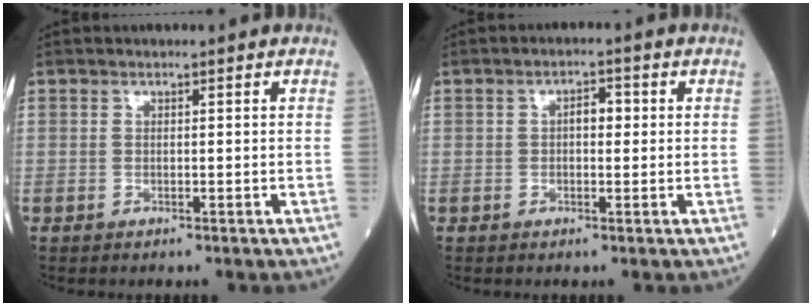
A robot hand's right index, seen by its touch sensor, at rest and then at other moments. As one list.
[{"total": 2.8, "force": [0.4, 1.3, 2.5], "torque": [-0.037, 0.011, 0.005]}]